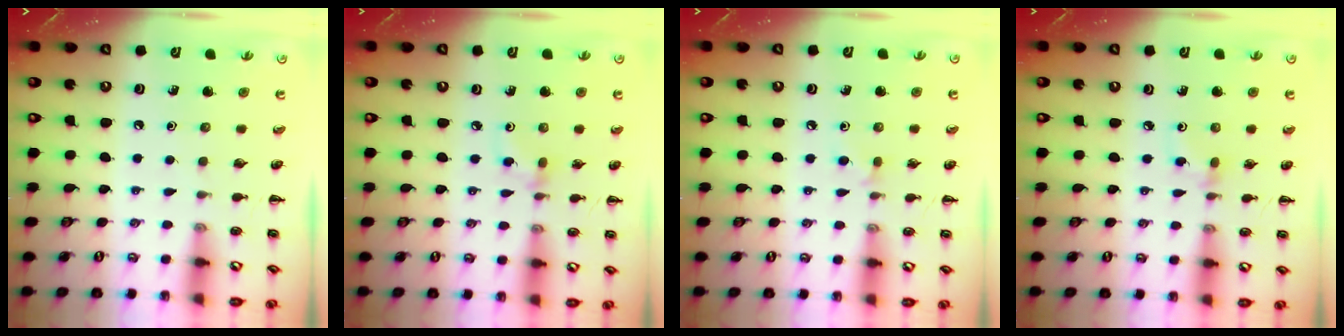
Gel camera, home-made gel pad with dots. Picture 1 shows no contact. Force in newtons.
{"total": 2.9, "press": 2.8, "slide": 0.7}
{"total": 4.6, "press": 4.2, "slide": 1.7}
{"total": 2.6, "press": 2.4, "slide": 1.0}